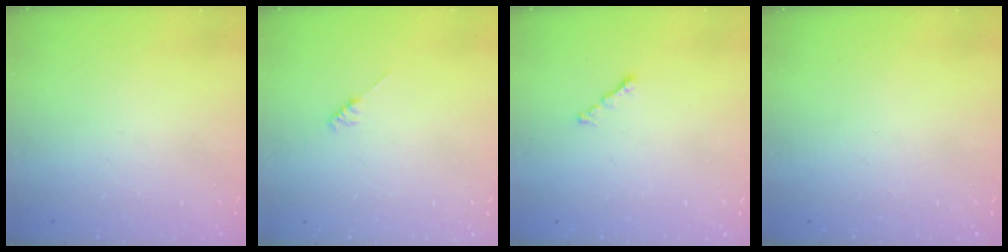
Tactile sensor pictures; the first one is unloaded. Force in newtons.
{"total": 1.8, "press": 1.7, "slide": 0.3}
{"total": 1.2, "press": 1.1, "slide": 0.5}
{"total": 0.0}